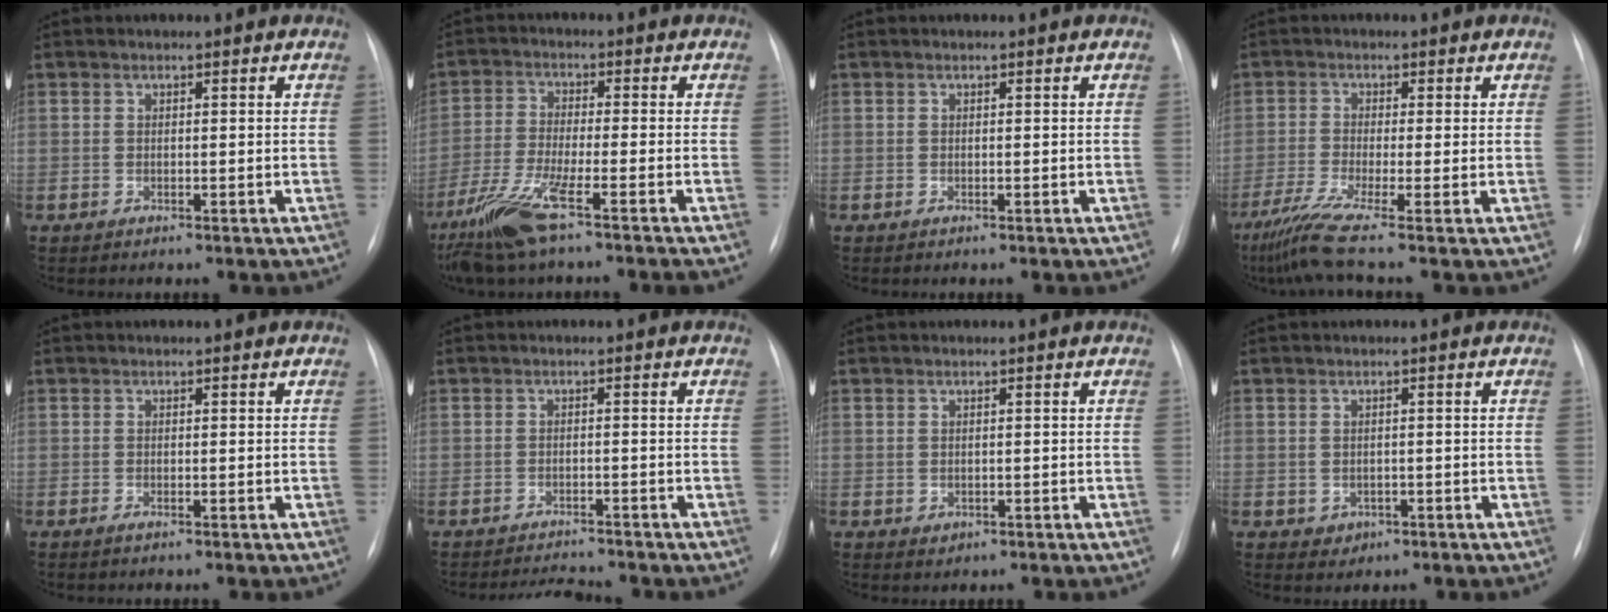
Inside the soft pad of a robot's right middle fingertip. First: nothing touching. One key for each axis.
{"total": 9.4, "fx": -6.2, "fy": -0.2, "fz": 7.1, "tx": -0.155, "ty": -0.029, "tz": -0.121}
{"total": 0.0}
{"total": 6.9, "fx": -4.7, "fy": -1.5, "fz": 4.8, "tx": -0.091, "ty": -0.028, "tz": -0.088}
{"total": 0.6, "fx": -0.4, "fy": 0.0, "fz": 0.4, "tx": -0.010, "ty": -0.001, "tz": -0.008}
{"total": 4.2, "fx": -4.1, "fy": 0.1, "fz": 0.5, "tx": -0.009, "ty": -0.009, "tz": -0.064}
{"total": 1.0, "fx": -0.3, "fy": 0.9, "fz": 0.4, "tx": -0.006, "ty": 0.001, "tz": 0.001}
{"total": 1.9, "fx": -0.7, "fy": 1.7, "fz": 0.5, "tx": -0.004, "ty": 0.005, "tz": -0.004}